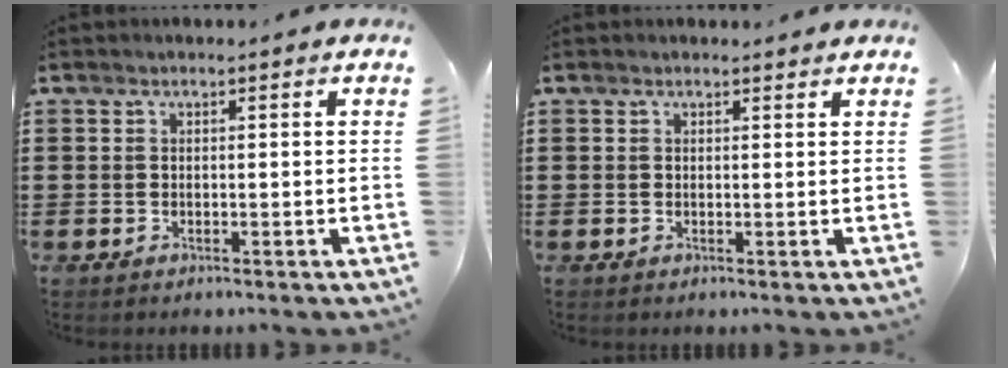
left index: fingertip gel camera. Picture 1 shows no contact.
{"total": 0.8, "force": [0.7, 0.1, 0.3], "torque": [-0.007, 0.000, 0.015]}